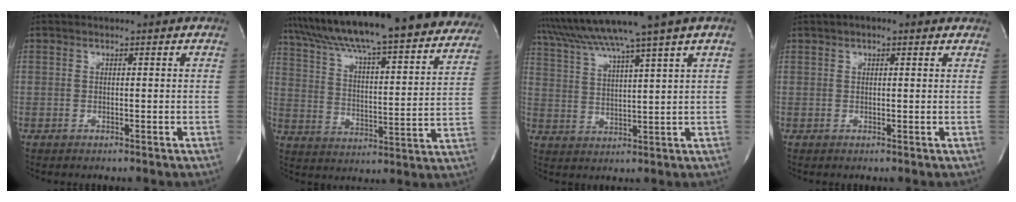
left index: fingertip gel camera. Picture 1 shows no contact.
{"total": 31.7, "force": [28.0, 4.1, 14.3], "torque": [-0.227, -0.046, 0.366]}
{"total": 11.3, "force": [8.9, -2.9, 6.3], "torque": [-0.109, 0.009, 0.148]}
{"total": 2.7, "force": [1.7, 1.0, 1.8], "torque": [-0.029, 0.019, 0.022]}